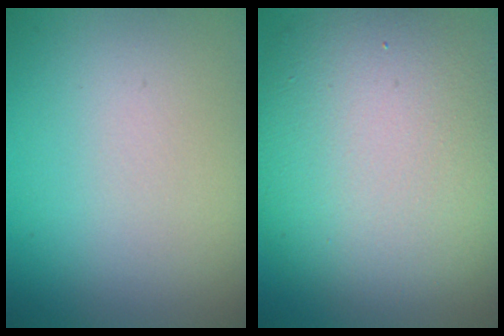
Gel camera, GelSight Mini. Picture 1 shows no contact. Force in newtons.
{"total": 12.0, "press": 12.0, "slide": 1.1}